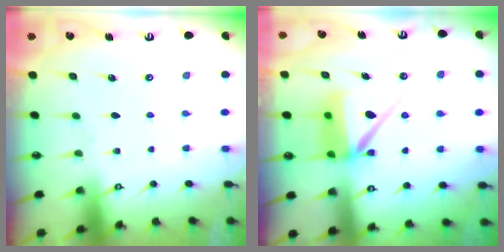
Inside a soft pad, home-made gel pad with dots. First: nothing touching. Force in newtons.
{"total": 9.5, "press": 9.5, "slide": 0.9}